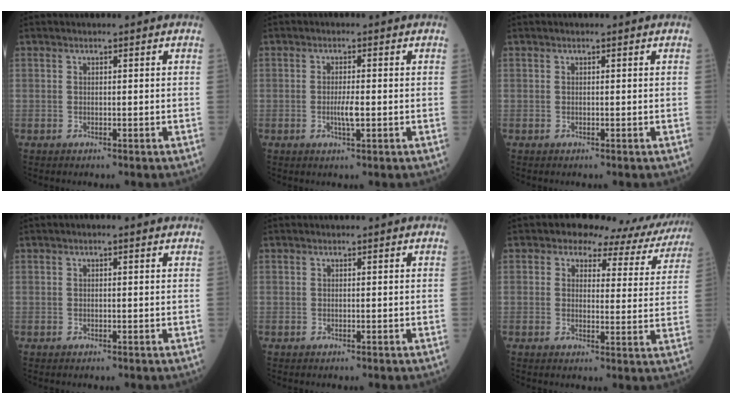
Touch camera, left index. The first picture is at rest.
{"total": 2.5, "force": [-0.4, 0.2, 2.4], "torque": [-0.048, -0.003, -0.005]}
{"total": 0.0}
{"total": 1.1, "force": [0.6, 0.2, 0.9], "torque": [-0.023, 0.011, 0.006]}
{"total": 0.0}
{"total": 10.6, "force": [9.2, 4.6, 2.2], "torque": [0.000, 0.001, 0.078]}